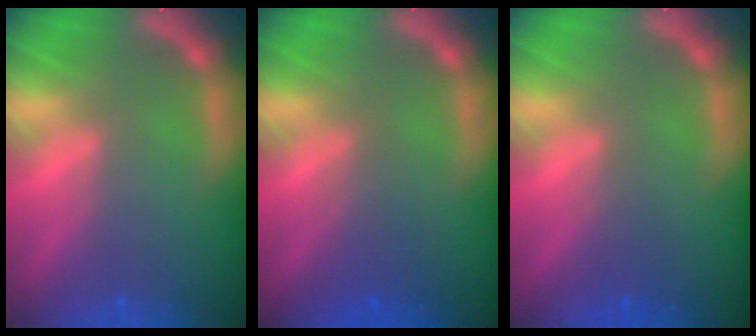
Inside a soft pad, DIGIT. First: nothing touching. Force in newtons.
{"total": 2.5}
{"total": 1.4}